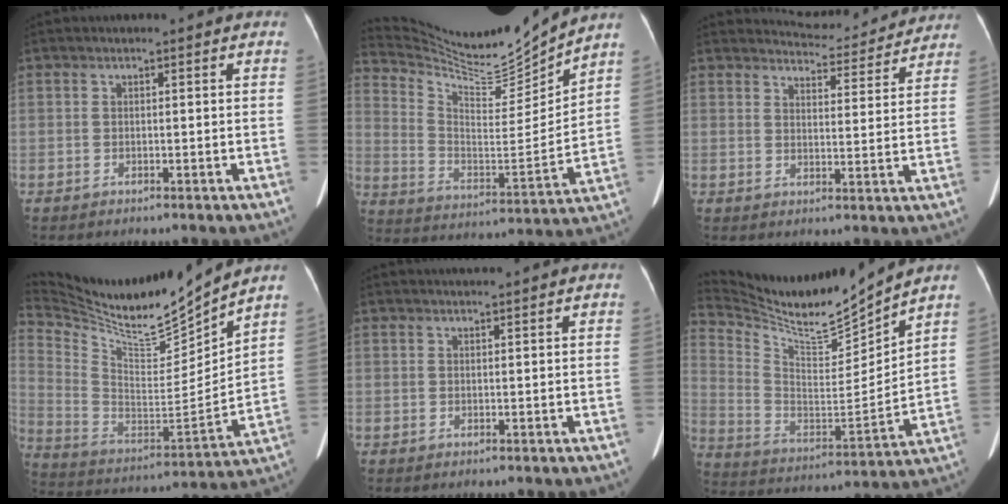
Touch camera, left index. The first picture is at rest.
{"total": 16.1, "force": [15.6, -0.4, 3.9], "torque": [-0.088, -0.040, 0.268]}
{"total": 9.4, "force": [9.3, 1.4, 0.4], "torque": [0.000, -0.003, 0.109]}
{"total": 21.4, "force": [19.6, 1.0, 8.4], "torque": [-0.175, -0.045, 0.343]}
{"total": 2.8, "force": [2.6, -0.3, 1.0], "torque": [-0.013, 0.018, 0.038]}
{"total": 17.3, "force": [16.3, -0.2, 5.7], "torque": [-0.127, -0.029, 0.293]}